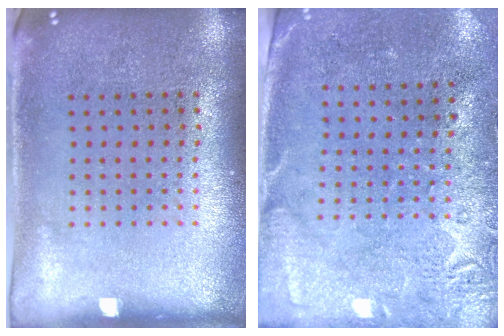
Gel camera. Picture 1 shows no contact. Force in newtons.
{"total": 2.7, "press": 2.2, "slide": 1.5}